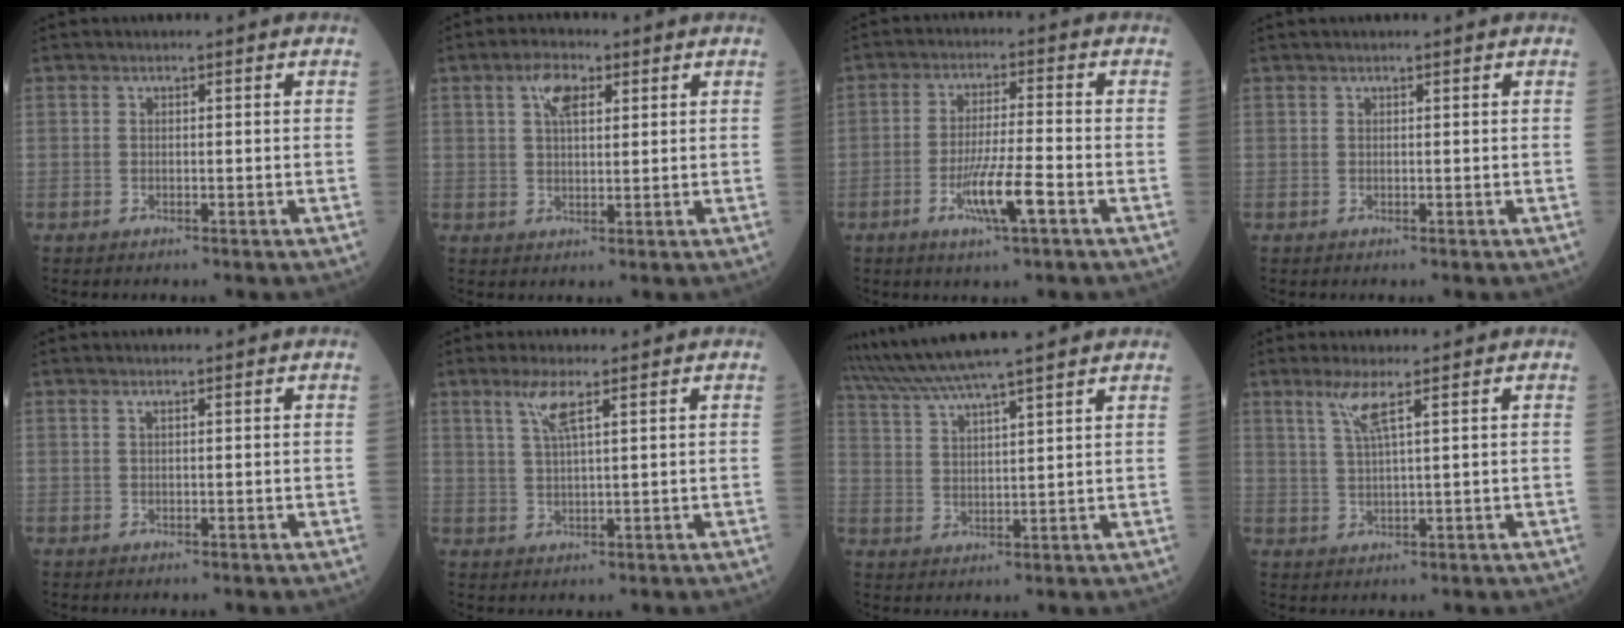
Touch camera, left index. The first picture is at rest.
{"total": 4.5, "force": [1.9, 1.9, 3.5], "torque": [-0.073, 0.009, 0.034]}
{"total": 7.3, "force": [-3.2, 0.2, 6.5], "torque": [-0.127, -0.011, -0.059]}
{"total": 1.2, "force": [1.0, 0.0, 0.7], "torque": [-0.010, 0.020, 0.020]}
{"total": 0.0}
{"total": 3.8, "force": [2.0, 0.0, 3.2], "torque": [-0.072, -0.002, 0.042]}
{"total": 13.7, "force": [12.1, -0.4, 6.5], "torque": [-0.127, 0.036, 0.192]}
{"total": 3.6, "force": [1.9, -0.4, 3.0], "torque": [-0.069, -0.005, 0.042]}